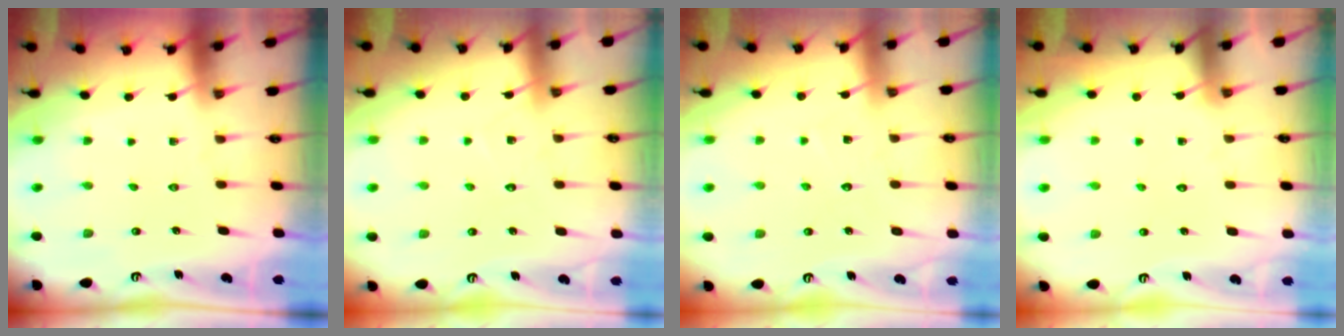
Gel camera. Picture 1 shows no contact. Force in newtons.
{"total": 6.4, "press": 6.4, "slide": 0.7}
{"total": 5.3, "press": 5.3, "slide": 0.5}
{"total": 2.1, "press": 2.1, "slide": 0.0}